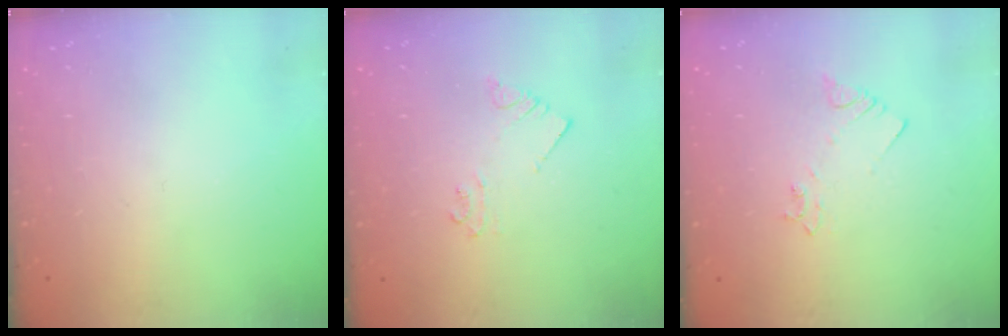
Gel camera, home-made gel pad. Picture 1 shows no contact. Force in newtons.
{"total": 2.5, "press": 2.5, "slide": 0.2}
{"total": 2.5, "press": 2.5, "slide": 0.3}